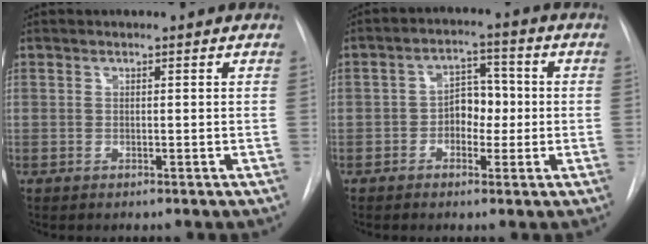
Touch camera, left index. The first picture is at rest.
{"total": 5.2, "force": [-1.4, 3.4, 3.6], "torque": [-0.050, 0.013, -0.029]}